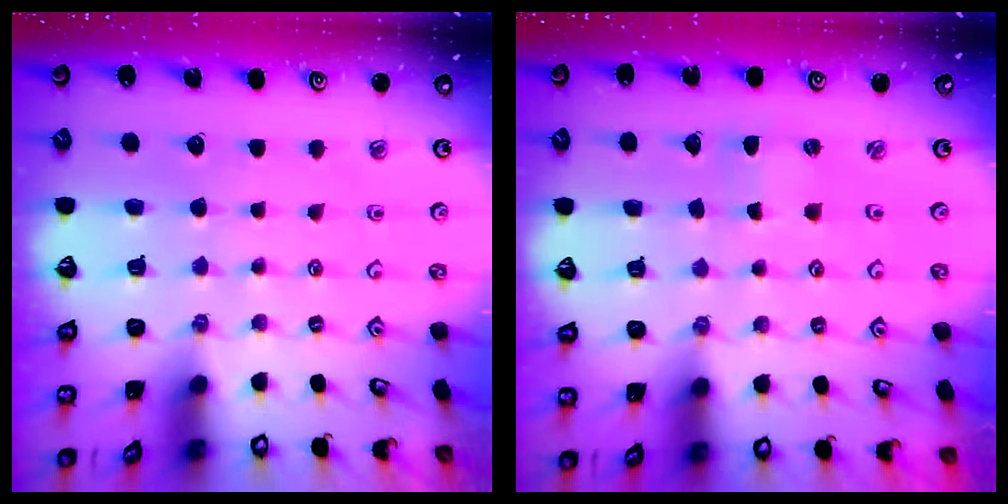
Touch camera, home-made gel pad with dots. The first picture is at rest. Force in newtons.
{"total": 0.6, "press": 0.6, "slide": 0.1}